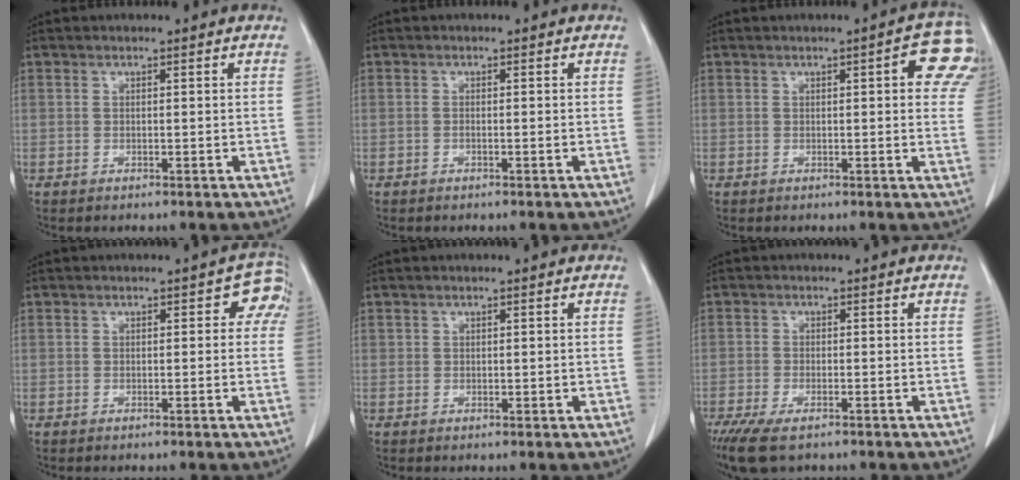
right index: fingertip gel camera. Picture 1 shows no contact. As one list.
[{"total": 0.0}, {"total": 7.3, "force": [2.9, 1.8, 6.4], "torque": [-0.063, 0.001, 0.018]}, {"total": 3.2, "force": [0.6, 2.1, 2.4], "torque": [-0.009, 0.014, -0.003]}, {"total": 0.6, "force": [0.4, 0.4, 0.0], "torque": [0.013, 0.002, 0.007]}, {"total": 7.4, "force": [-5.4, 2.1, 4.6], "torque": [-0.080, -0.017, -0.090]}]